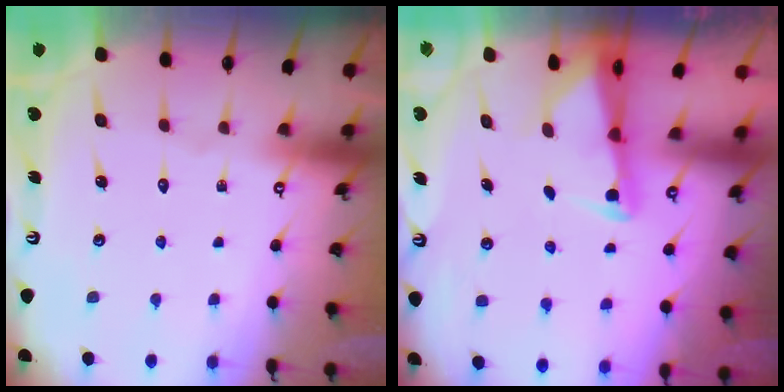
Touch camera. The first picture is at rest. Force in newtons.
{"total": 2.8, "press": 2.7, "slide": 0.6}